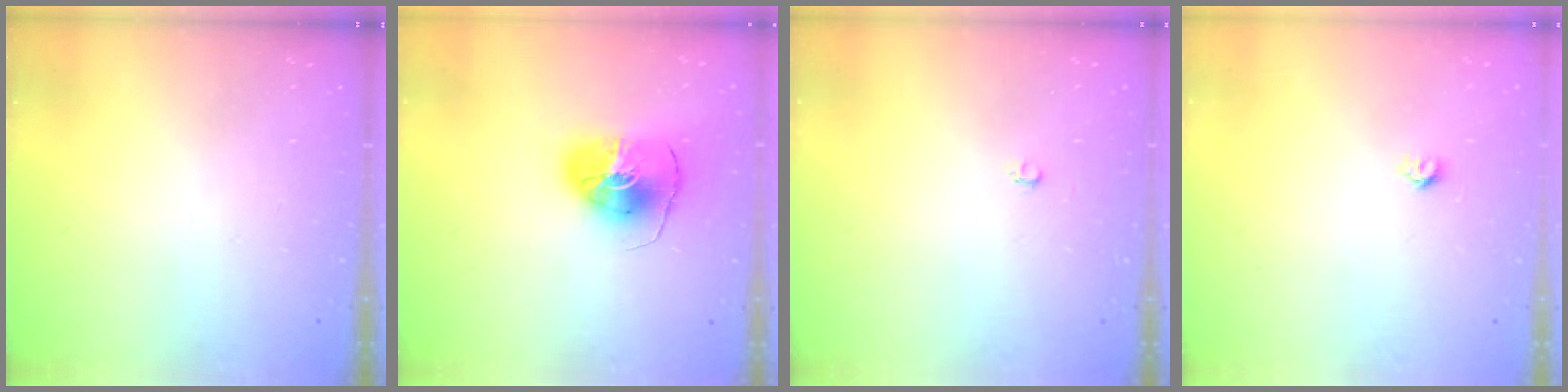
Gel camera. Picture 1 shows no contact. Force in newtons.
{"total": 10.5, "press": 10.5, "slide": 1.3}
{"total": 2.6, "press": 2.6, "slide": 0.3}
{"total": 3.6, "press": 3.6, "slide": 0.3}